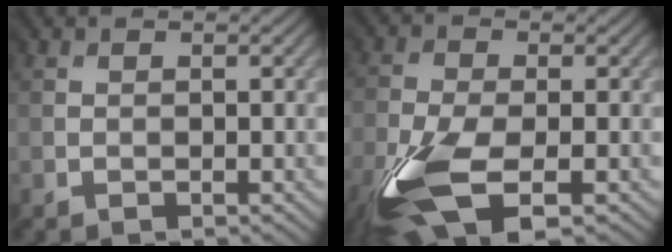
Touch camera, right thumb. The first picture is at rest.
{"total": 11.3, "force": [-6.0, 4.6, 8.5], "torque": [-0.210, -0.027, -0.121]}